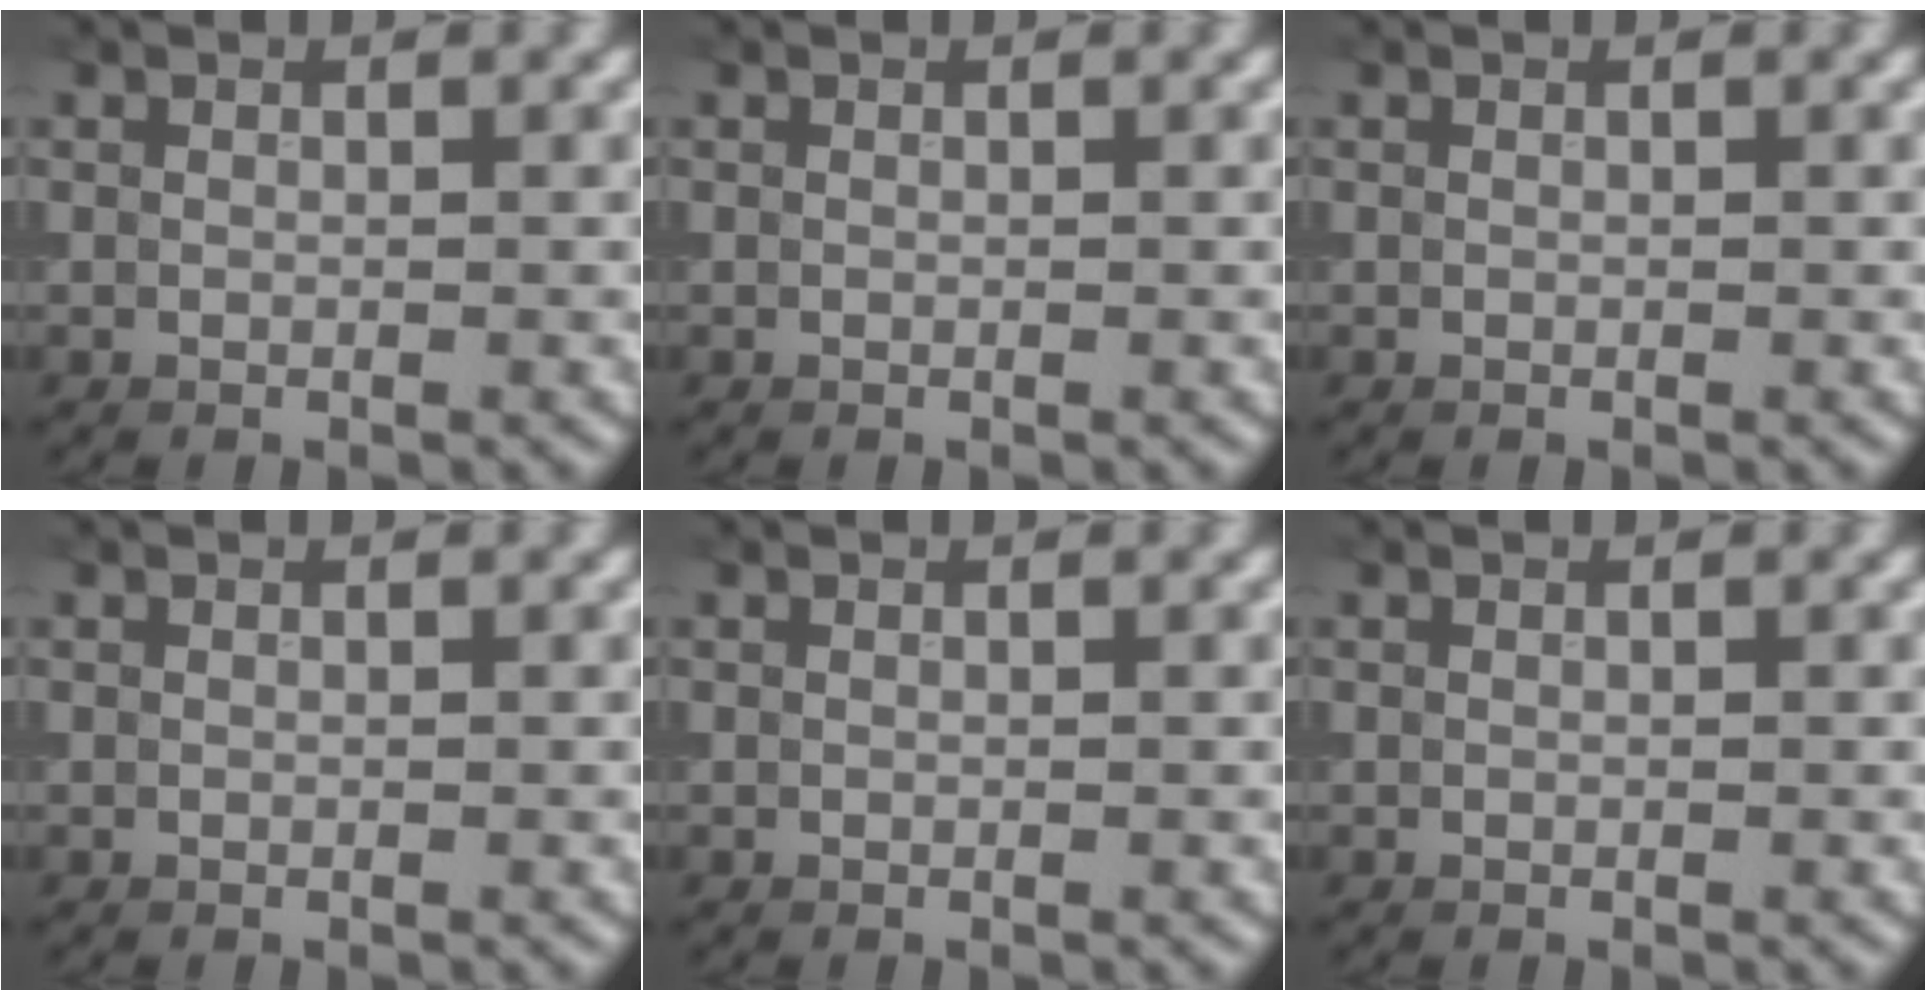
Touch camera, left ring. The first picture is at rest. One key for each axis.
{"total": 0.0}
{"total": 0.0}
{"total": 0.0}
{"total": 0.0}
{"total": 0.0}